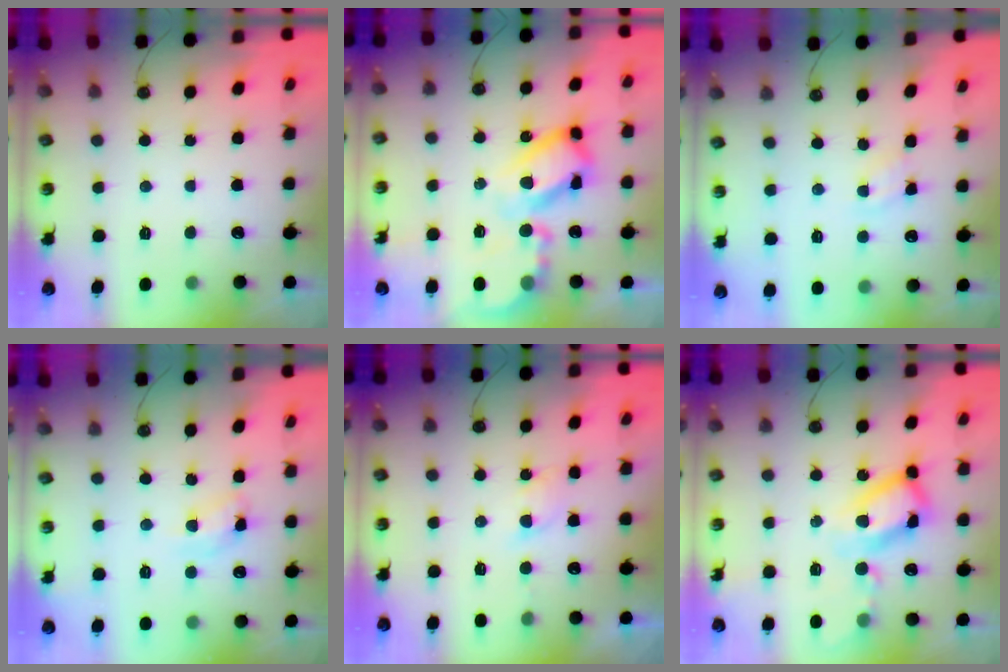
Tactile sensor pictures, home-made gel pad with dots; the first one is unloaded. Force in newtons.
{"total": 18.7, "press": 18.6, "slide": 1.7}
{"total": 4.0, "press": 4.0, "slide": 0.6}
{"total": 9.5, "press": 9.5, "slide": 0.6}
{"total": 4.1, "press": 4.0, "slide": 0.6}
{"total": 14.1, "press": 14.0, "slide": 1.6}